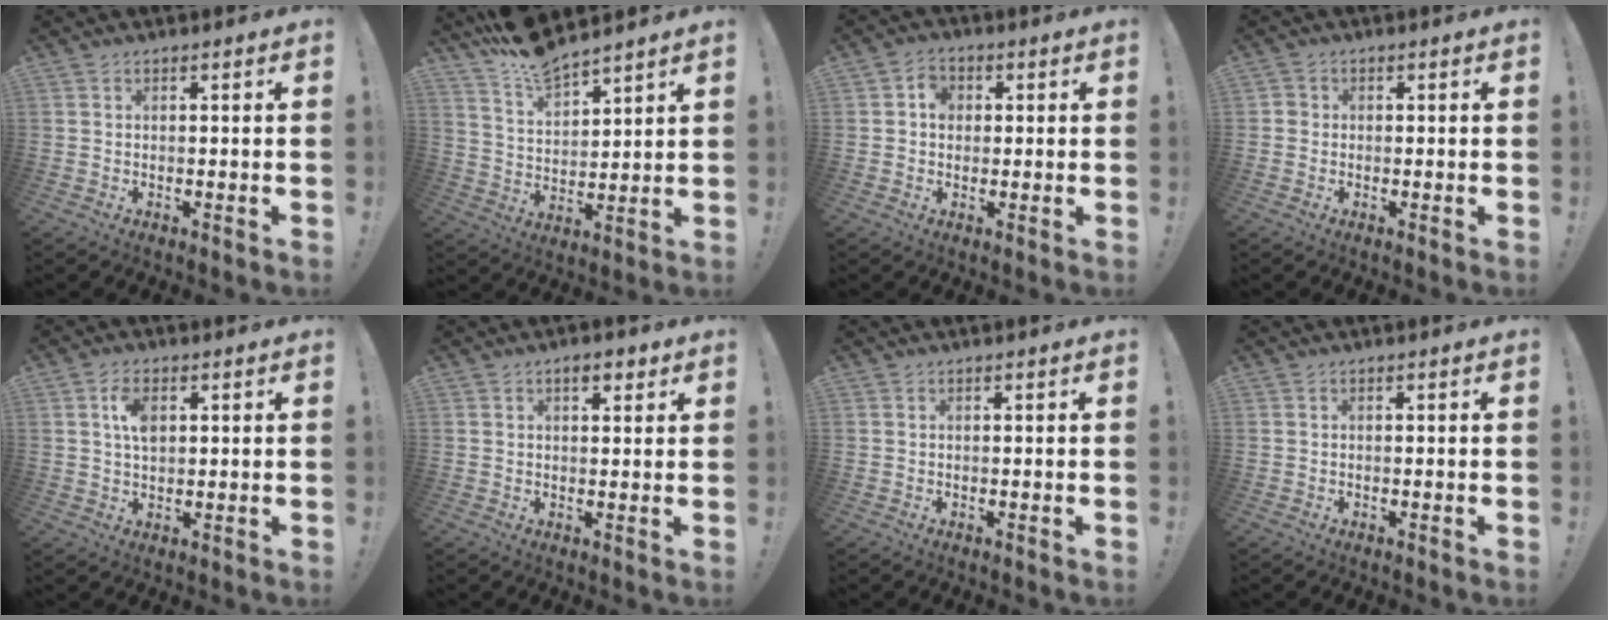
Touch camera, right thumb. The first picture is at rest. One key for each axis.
{"total": 10.2, "fx": 9.4, "fy": 2.4, "fz": 3.1, "tx": -0.065, "ty": -0.070, "tz": 0.173}
{"total": 4.2, "fx": 0.3, "fy": 3.6, "fz": 2.0, "tx": -0.020, "ty": 0.003, "tz": 0.001}
{"total": 1.4, "fx": -0.1, "fy": 1.4, "fz": 0.2, "tx": -0.003, "ty": 0.006, "tz": -0.002}
{"total": 5.7, "fx": 1.6, "fy": 3.4, "fz": 4.3, "tx": -0.065, "ty": 0.001, "tz": 0.025}
{"total": 3.7, "fx": 2.2, "fy": 1.8, "fz": 2.4, "tx": -0.027, "ty": -0.004, "tz": 0.034}
{"total": 0.0}
{"total": 0.0}